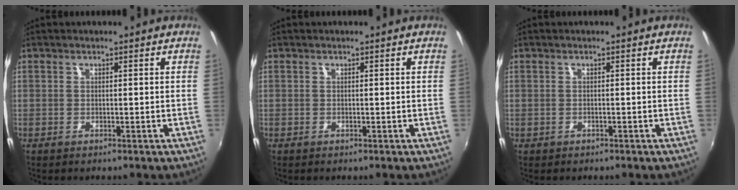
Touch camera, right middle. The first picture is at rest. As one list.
[{"total": 0.0}, {"total": 0.6, "force": [0.5, -0.2, -0.3], "torque": [0.008, 0.000, 0.010]}]